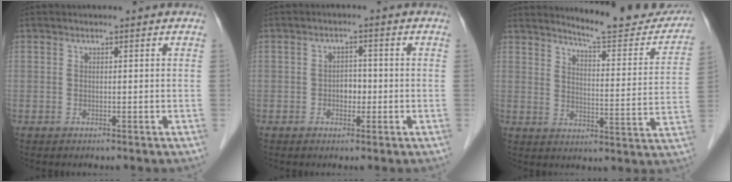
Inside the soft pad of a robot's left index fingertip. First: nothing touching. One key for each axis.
{"total": 2.5, "fx": -0.6, "fy": 1.7, "fz": 1.7, "tx": -0.023, "ty": 0.007, "tz": -0.010}
{"total": 16.1, "fx": 15.2, "fy": 2.0, "fz": 5.1, "tx": -0.058, "ty": -0.059, "tz": 0.182}